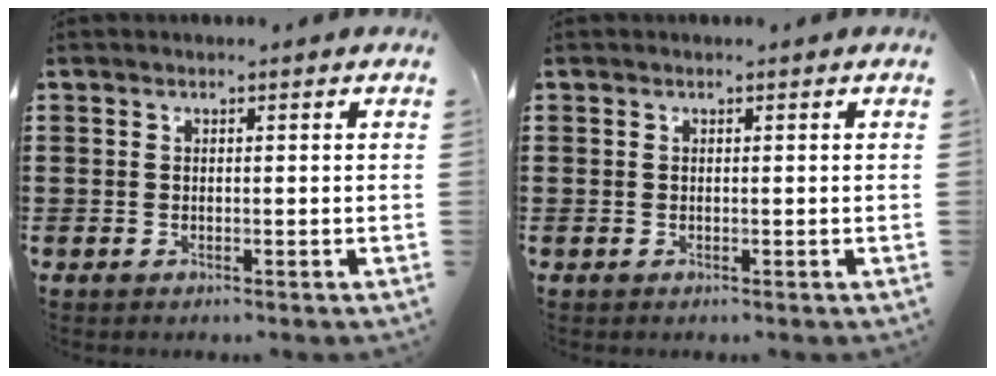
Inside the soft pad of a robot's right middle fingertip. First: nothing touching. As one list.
[{"total": 0.0}]